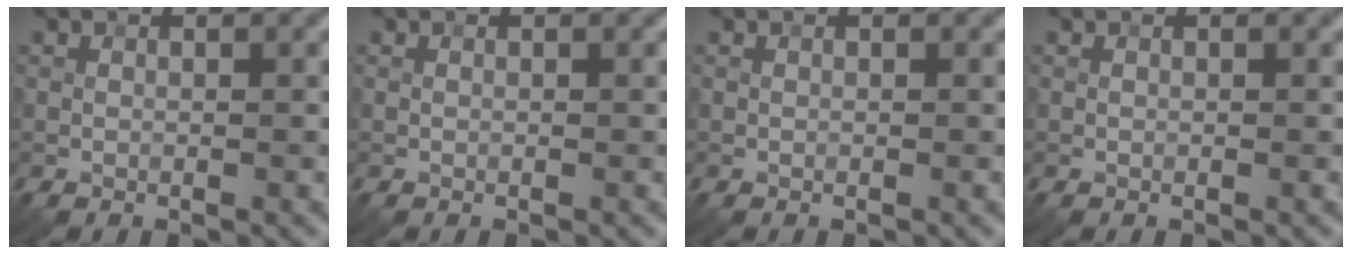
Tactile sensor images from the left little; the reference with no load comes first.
{"total": 0.0}
{"total": 0.0}
{"total": 0.0}